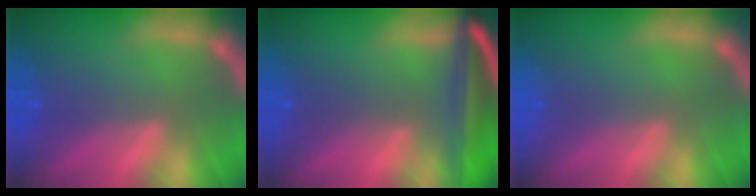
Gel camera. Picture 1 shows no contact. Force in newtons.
{"total": 10.0}
{"total": 0.0}